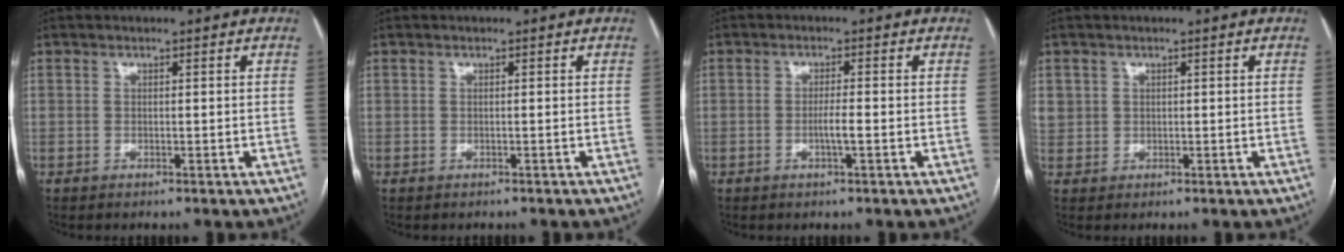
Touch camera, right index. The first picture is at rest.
{"total": 0.0}
{"total": 2.3, "force": [-0.6, 0.0, 2.2], "torque": [-0.041, -0.001, -0.011]}
{"total": 2.7, "force": [0.9, 2.5, 0.5], "torque": [-0.008, 0.012, 0.025]}